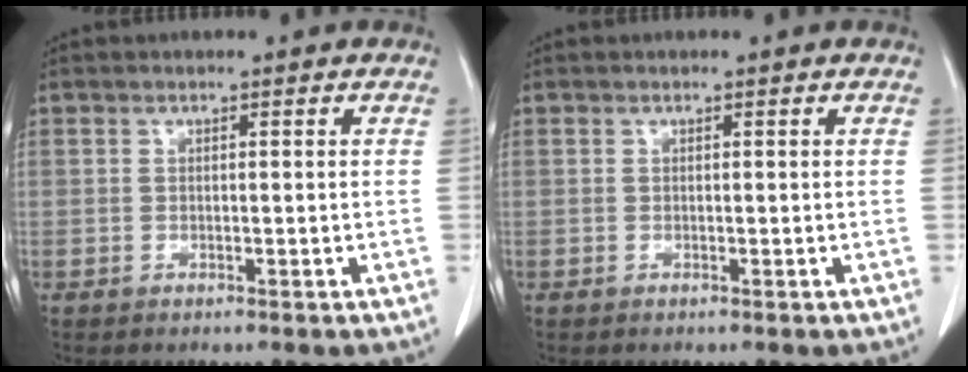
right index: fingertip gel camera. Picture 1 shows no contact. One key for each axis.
{"total": 0.0}